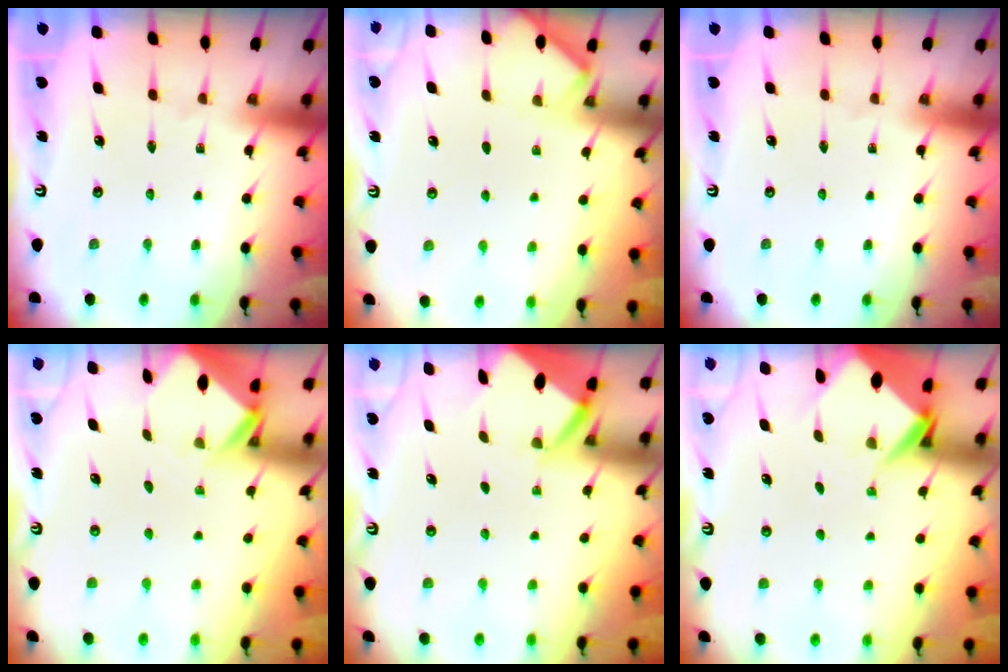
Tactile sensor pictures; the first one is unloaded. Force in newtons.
{"total": 3.0, "press": 3.0, "slide": 0.4}
{"total": 0.0}
{"total": 2.6, "press": 2.6, "slide": 0.2}
{"total": 2.7, "press": 2.6, "slide": 0.3}
{"total": 5.5, "press": 5.4, "slide": 0.5}